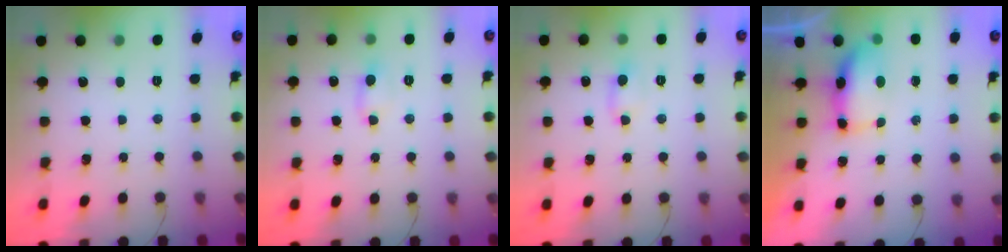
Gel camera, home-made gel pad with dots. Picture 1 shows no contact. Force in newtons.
{"total": 2.5, "press": 2.4, "slide": 0.8}
{"total": 2.5, "press": 2.4, "slide": 0.8}
{"total": 9.2, "press": 7.8, "slide": 5.0}